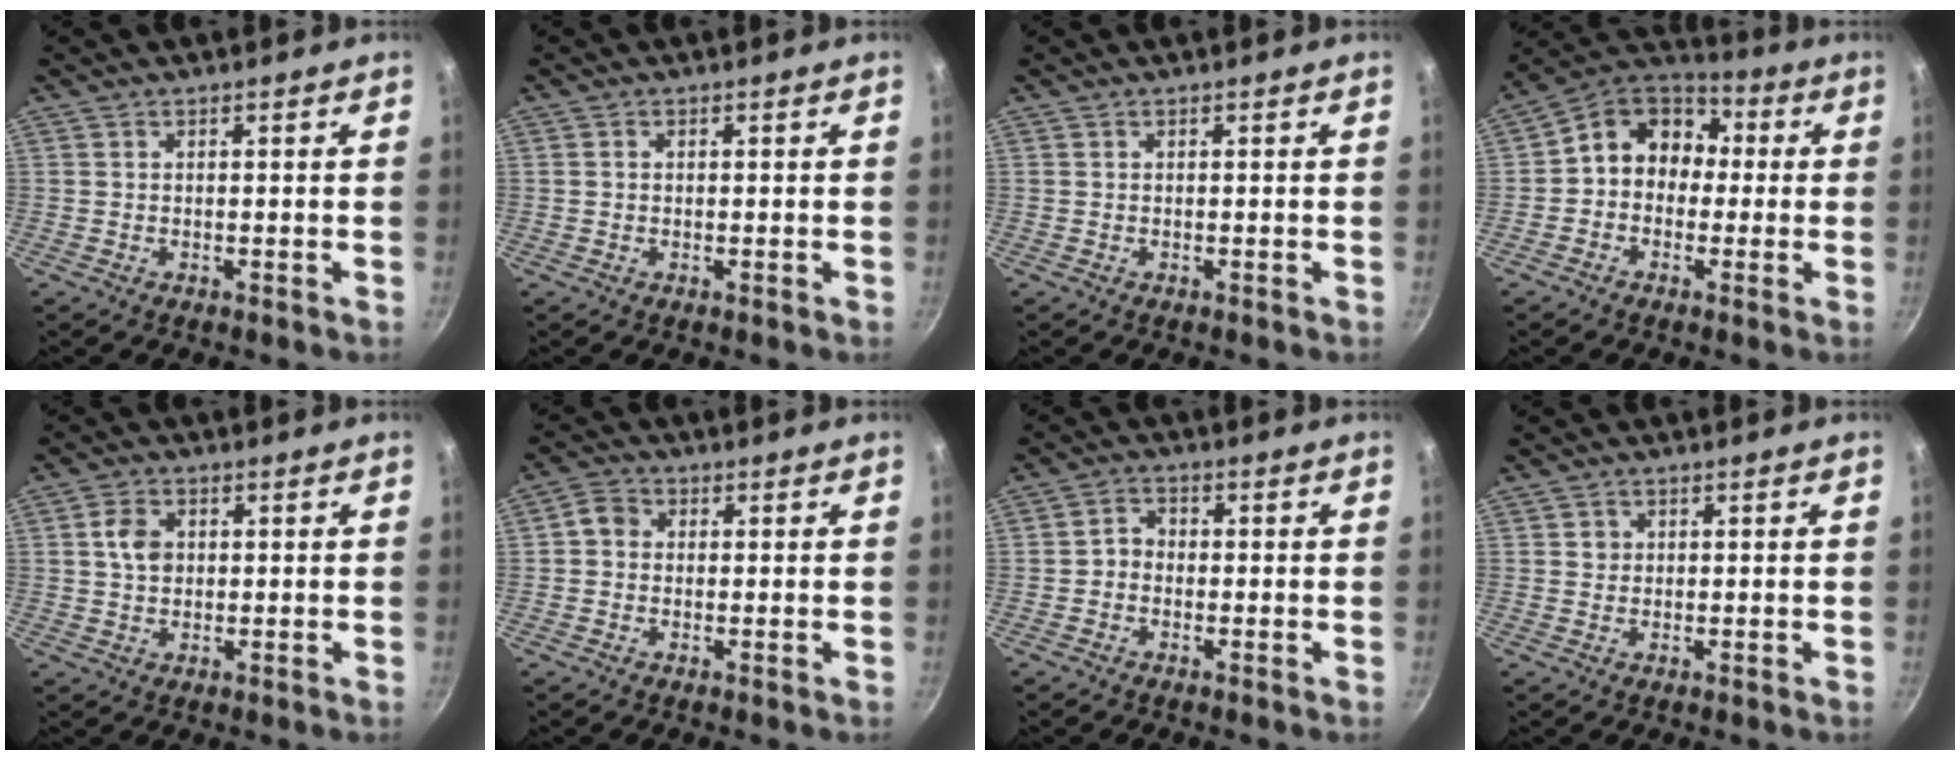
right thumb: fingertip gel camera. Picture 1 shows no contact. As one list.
[{"total": 0.6, "force": [0.0, 0.5, 0.3], "torque": [-0.003, 0.003, -0.001]}, {"total": 0.0}, {"total": 11.3, "force": [0.2, 9.4, 6.2], "torque": [-0.062, 0.040, -0.023]}, {"total": 4.5, "force": [0.7, 3.3, 2.9], "torque": [-0.041, 0.003, 0.009]}, {"total": 3.7, "force": [0.2, 3.2, 1.7], "torque": [-0.022, 0.007, -0.011]}, {"total": 2.9, "force": [-0.8, 2.5, 1.4], "torque": [-0.011, 0.017, -0.022]}, {"total": 1.4, "force": [0.3, 1.4, 0.3], "torque": [0.002, 0.002, 0.002]}]